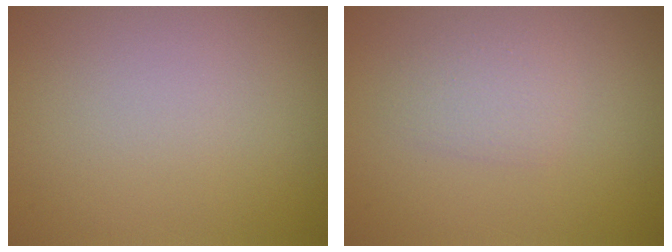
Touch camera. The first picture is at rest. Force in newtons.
{"total": 1.6, "press": 1.6, "slide": 0.1}